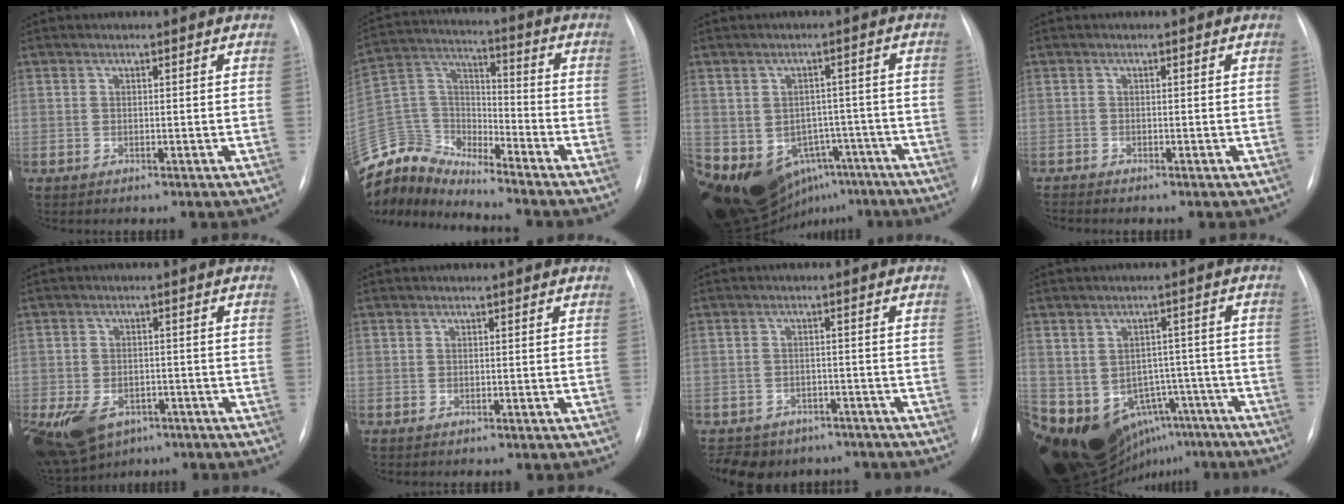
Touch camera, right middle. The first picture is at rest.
{"total": 13.3, "force": [-13.1, 2.3, 1.4], "torque": [-0.037, 0.061, -0.255]}
{"total": 17.1, "force": [-8.8, 12.6, 7.4], "torque": [-0.152, 0.024, -0.105]}
{"total": 0.7, "force": [-0.7, -0.1, 0.1], "torque": [0.000, -0.001, -0.011]}
{"total": 17.4, "force": [-8.8, 12.3, 8.6], "torque": [-0.245, -0.014, -0.123]}
{"total": 0.0}
{"total": 9.6, "force": [-7.6, 5.7, 1.6], "torque": [-0.029, 0.011, -0.089]}
{"total": 18.7, "force": [-11.0, 13.0, 7.9], "torque": [-0.156, 0.033, -0.120]}